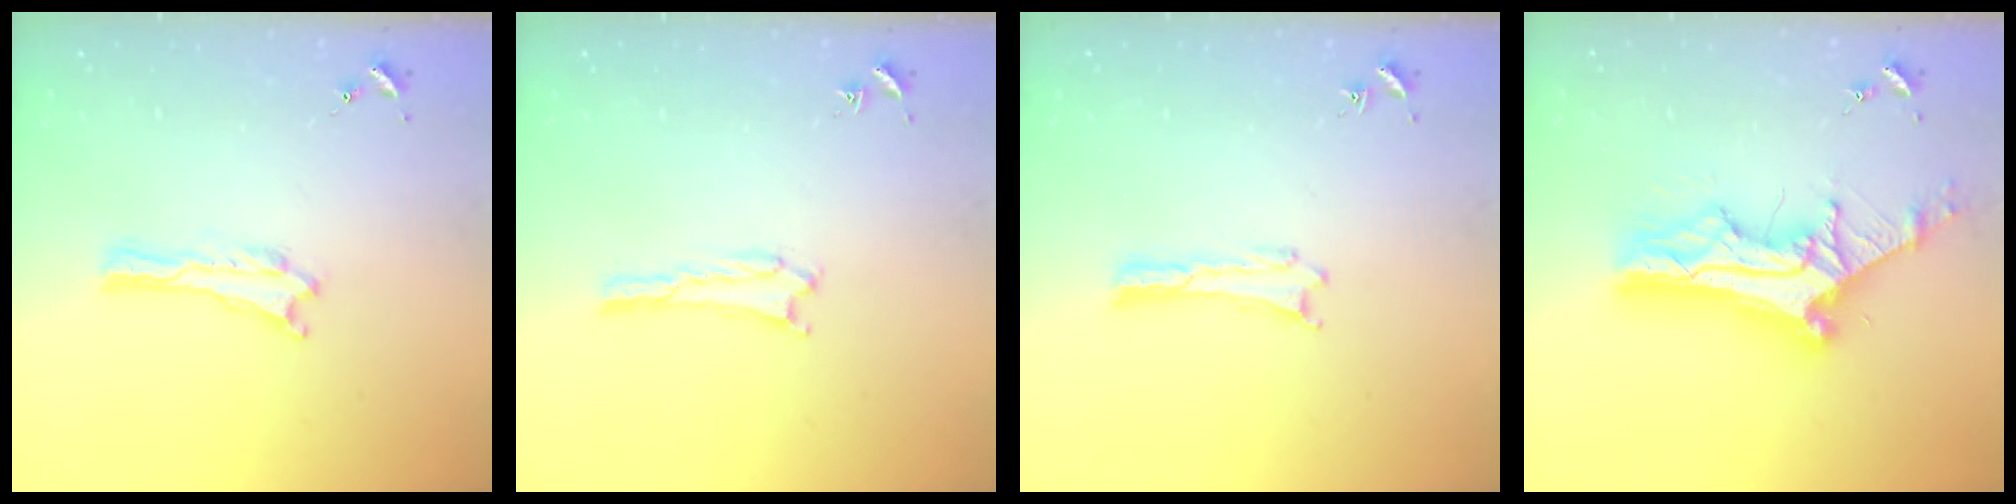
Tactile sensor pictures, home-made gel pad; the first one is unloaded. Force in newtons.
{"total": 1.4, "press": 1.4, "slide": 0.0}
{"total": 0.0}
{"total": 12.8, "press": 12.7, "slide": 1.1}